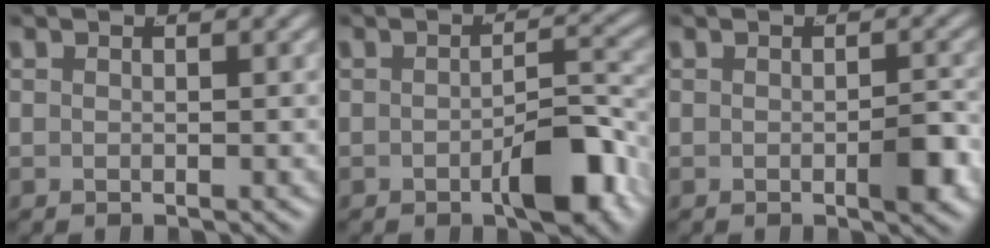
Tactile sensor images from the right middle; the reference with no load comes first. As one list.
[{"total": 4.7, "force": [-2.3, 1.4, 3.8], "torque": [-0.043, -0.001, -0.037]}, {"total": 2.2, "force": [-0.8, 0.7, 1.9], "torque": [-0.029, -0.004, -0.015]}]